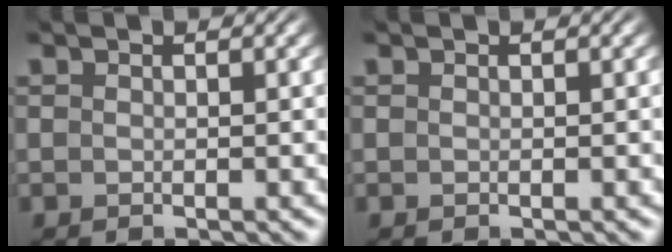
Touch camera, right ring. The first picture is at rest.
{"total": 0.0}